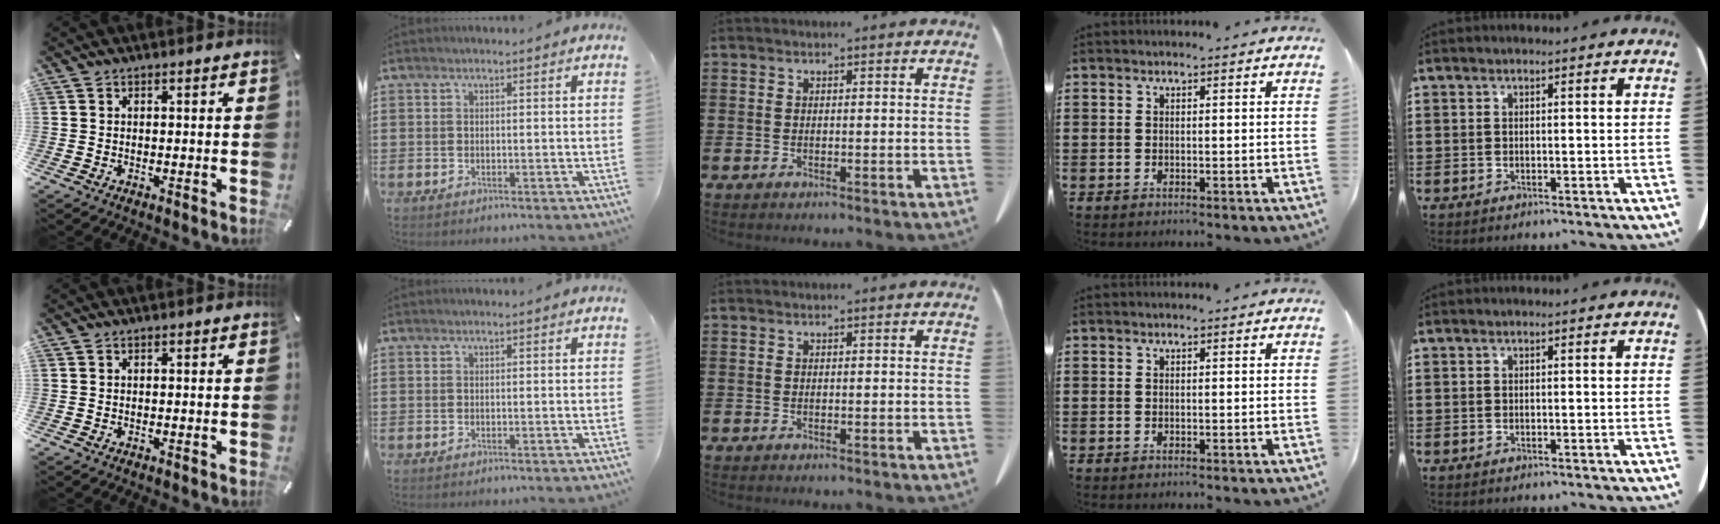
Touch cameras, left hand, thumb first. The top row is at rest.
{}